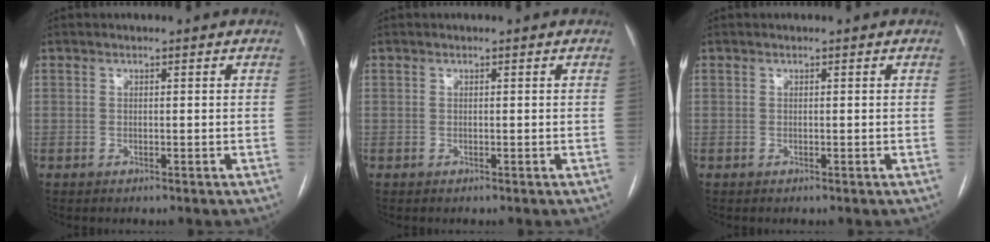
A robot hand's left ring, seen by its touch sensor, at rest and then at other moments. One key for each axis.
{"total": 0.0}
{"total": 0.0}